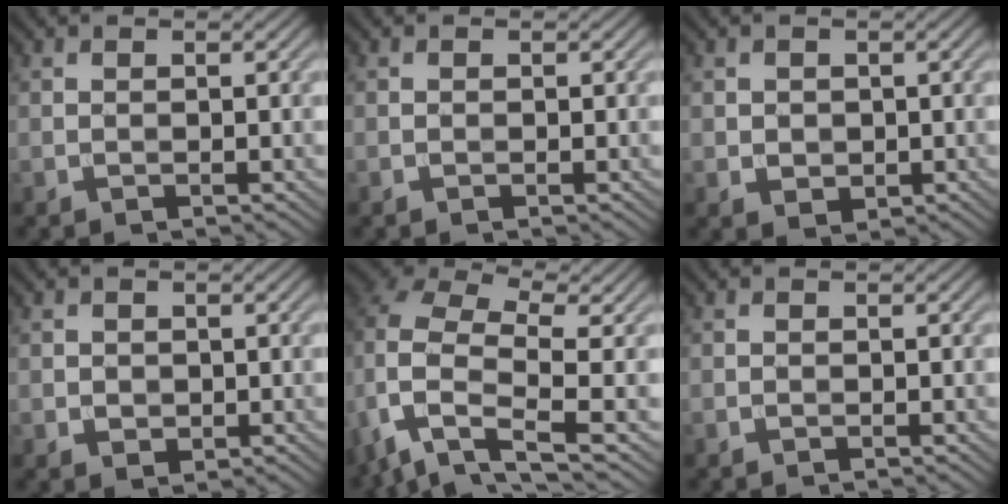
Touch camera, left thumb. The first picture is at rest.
{"total": 0.0}
{"total": 1.8, "force": [0.1, 1.7, 0.7], "torque": [-0.017, -0.008, 0.003]}
{"total": 1.3, "force": [0.0, 1.3, 0.5], "torque": [-0.011, -0.006, 0.002]}
{"total": 9.2, "force": [-2.7, 5.0, 7.2], "torque": [-0.164, -0.005, -0.066]}
{"total": 0.0}